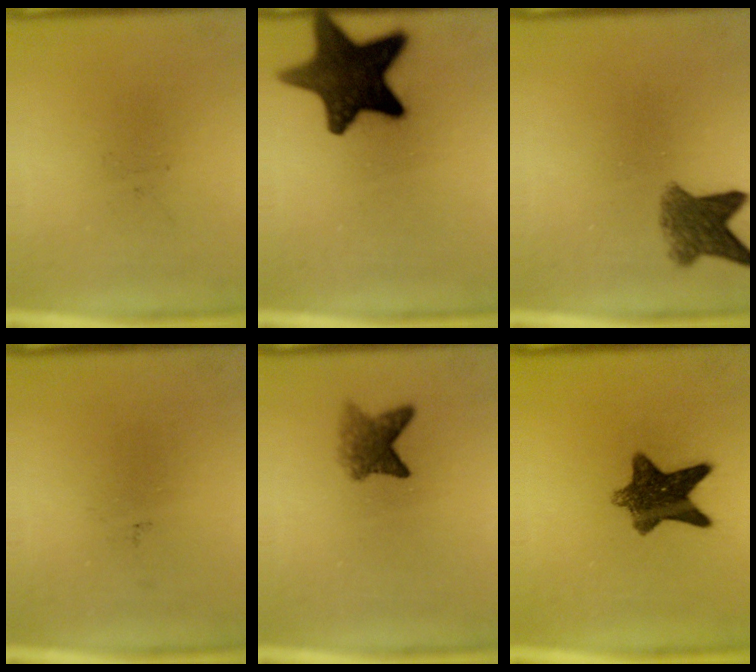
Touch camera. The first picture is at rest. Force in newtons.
{"total": 15.5}
{"total": 5.3}
{"total": 0.0}
{"total": 3.8}
{"total": 9.5}